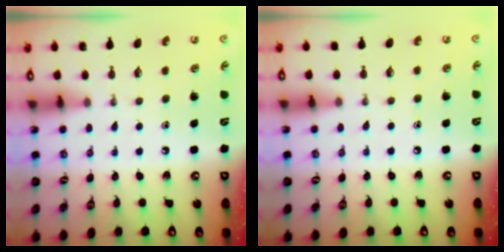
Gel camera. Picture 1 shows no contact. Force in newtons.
{"total": 2.9, "press": 2.9, "slide": 0.4}